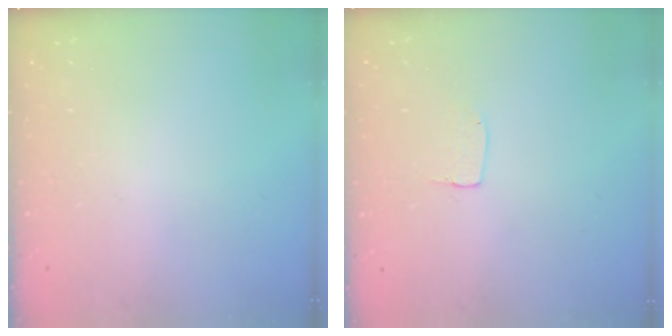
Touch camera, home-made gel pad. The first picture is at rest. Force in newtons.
{"total": 3.9, "press": 3.9, "slide": 0.1}